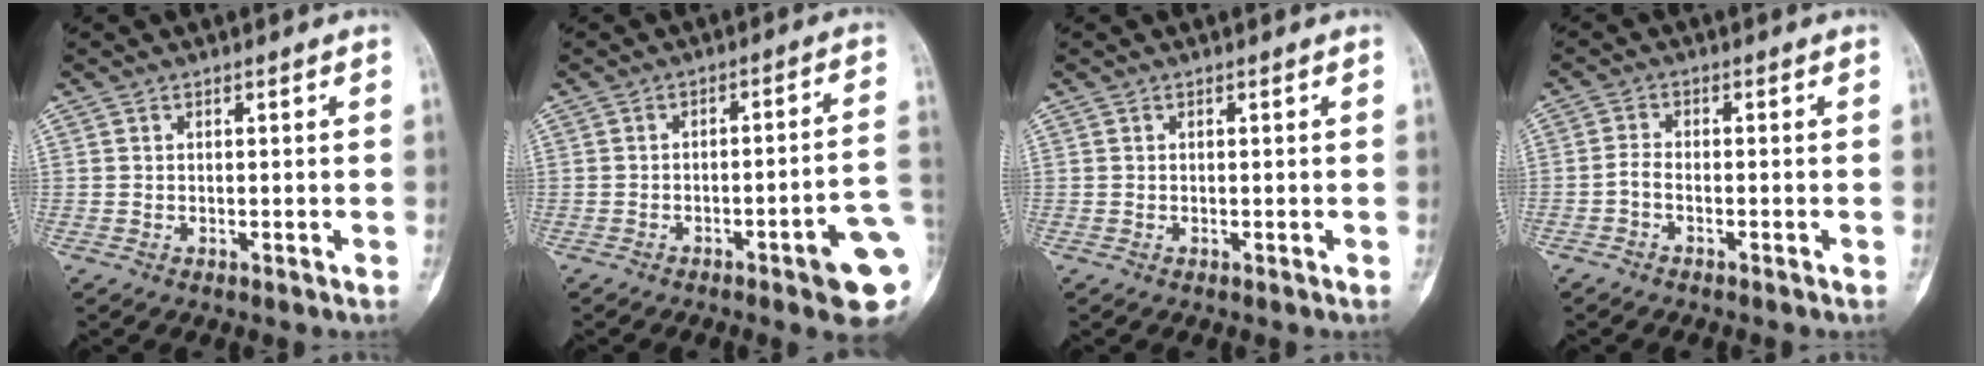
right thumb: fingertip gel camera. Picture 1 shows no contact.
{"total": 11.6, "force": [-4.0, 1.9, 10.7], "torque": [-0.125, 0.024, -0.049]}
{"total": 0.0}
{"total": 1.8, "force": [-1.1, 0.7, 1.2], "torque": [-0.027, 0.008, -0.028]}